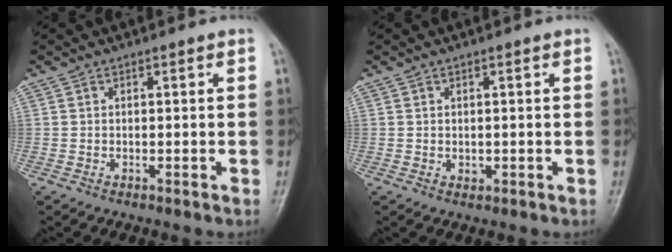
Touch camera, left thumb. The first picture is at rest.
{"total": 1.1, "force": [0.2, 0.8, 0.7], "torque": [-0.009, -0.002, 0.006]}